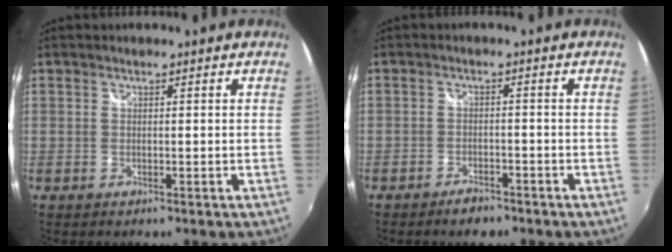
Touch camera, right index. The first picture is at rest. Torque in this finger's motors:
{"motor_torque": [0.53, -0.51, 0.08, 0.02]}